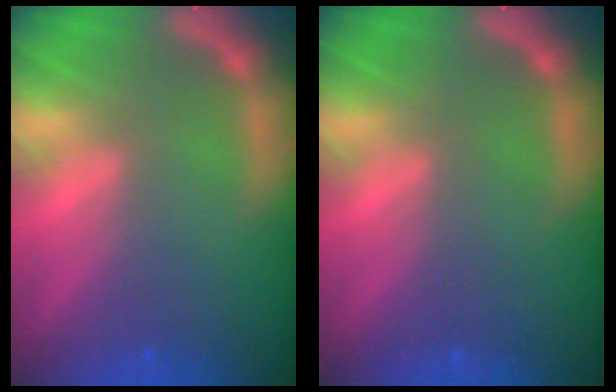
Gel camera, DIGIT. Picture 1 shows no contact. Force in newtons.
{"total": 0.0}